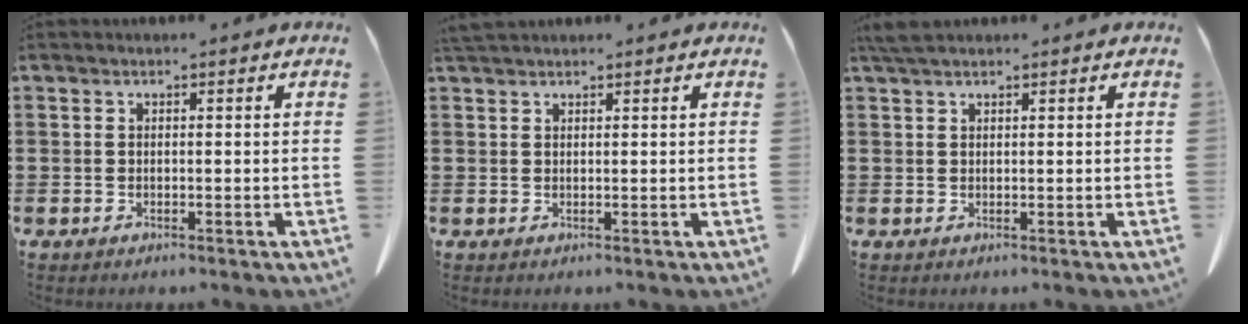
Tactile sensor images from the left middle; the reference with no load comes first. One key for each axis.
{"total": 1.5, "fx": 1.4, "fy": 0.3, "fz": 0.5, "tx": -0.015, "ty": -0.001, "tz": 0.029}
{"total": 2.3, "fx": 1.7, "fy": 0.5, "fz": 1.4, "tx": -0.033, "ty": 0.001, "tz": 0.033}